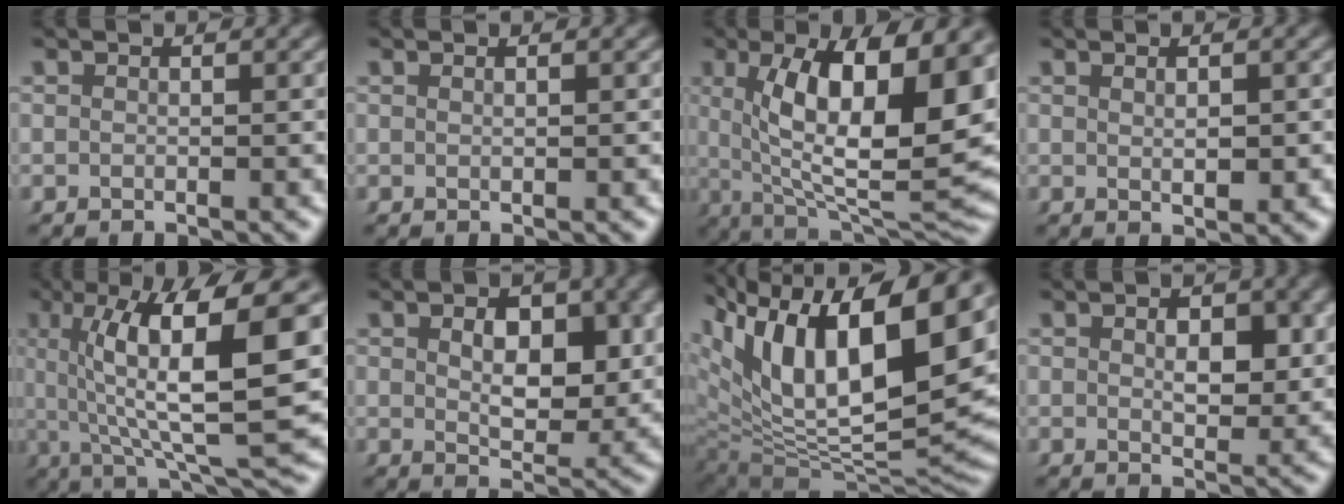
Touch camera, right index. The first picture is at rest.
{"total": 0.5, "force": [0.2, -0.2, 0.4], "torque": [-0.007, -0.001, 0.007]}
{"total": 15.1, "force": [2.5, 6.0, 13.7], "torque": [-0.200, 0.004, 0.044]}
{"total": 1.6, "force": [0.4, 0.4, 1.6], "torque": [-0.021, -0.006, 0.013]}
{"total": 15.2, "force": [3.3, 4.7, 14.0], "torque": [-0.188, 0.020, 0.047]}
{"total": 4.8, "force": [1.2, 2.6, 3.8], "torque": [-0.049, -0.014, 0.022]}
{"total": 18.4, "force": [3.6, 11.0, 14.3], "torque": [-0.251, -0.019, 0.066]}
{"total": 2.9, "force": [0.7, 1.5, 2.3], "torque": [-0.030, -0.010, 0.012]}